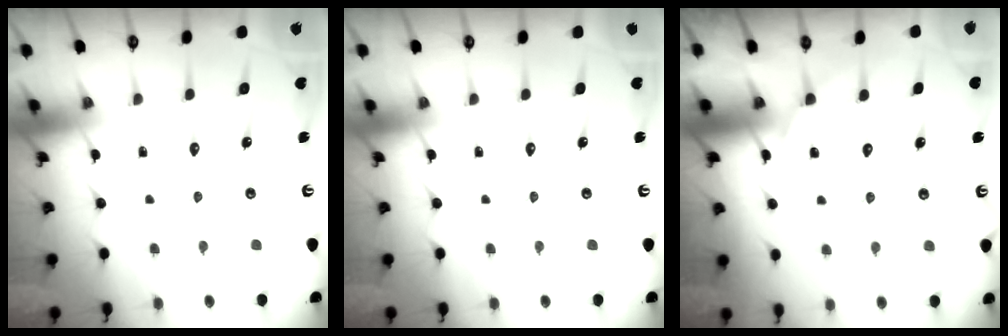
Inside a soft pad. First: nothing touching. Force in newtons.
{"total": 0.0}
{"total": 3.1, "press": 3.1, "slide": 0.4}